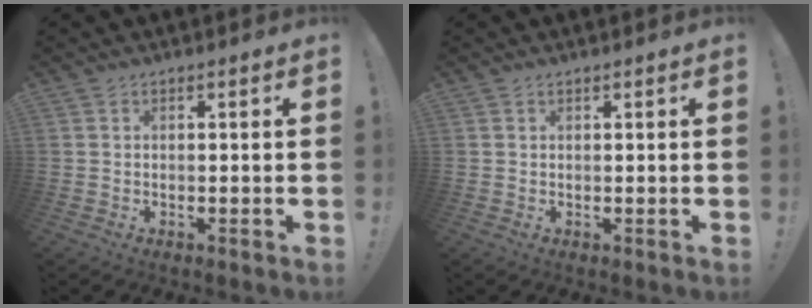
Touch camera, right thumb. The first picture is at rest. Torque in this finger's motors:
{"motor_torque": [0.03, -0.19, 0.01, 0.03, 0.00]}